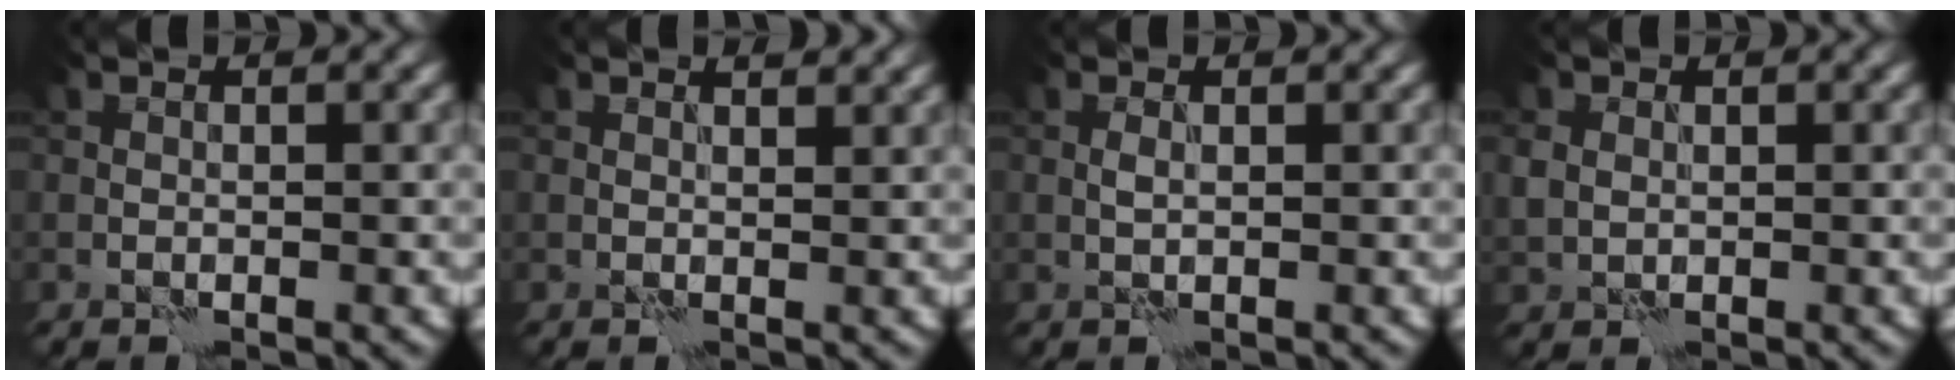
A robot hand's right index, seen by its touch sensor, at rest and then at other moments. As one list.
[{"total": 0.9, "force": [0.7, 0.3, 0.5], "torque": [-0.006, -0.001, 0.012]}, {"total": 0.7, "force": [0.0, 0.2, 0.7], "torque": [-0.016, 0.002, 0.000]}, {"total": 1.5, "force": [0.3, 1.3, 0.6], "torque": [-0.016, 0.001, 0.004]}]